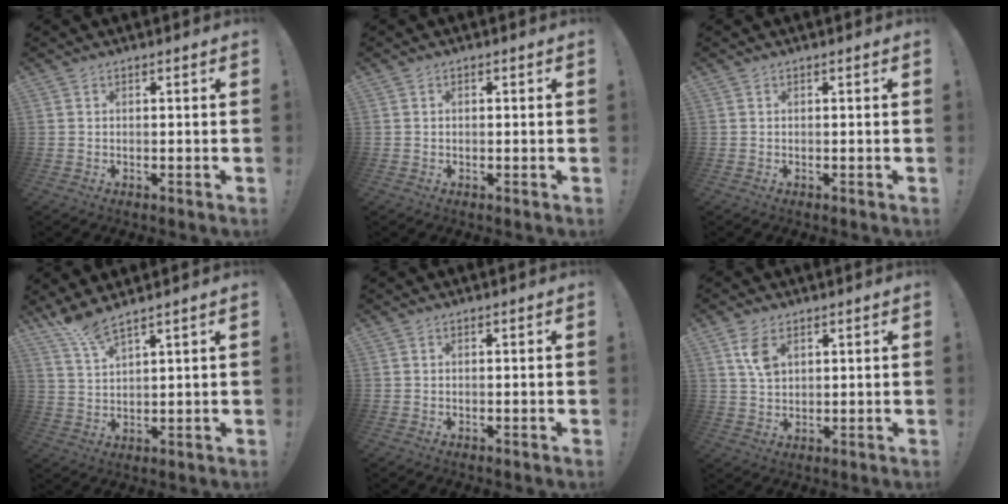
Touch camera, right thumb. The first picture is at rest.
{"total": 0.5, "force": [-0.1, 0.3, 0.4], "torque": [-0.003, -0.001, -0.003]}
{"total": 0.0}
{"total": 6.2, "force": [5.3, 0.6, 3.3], "torque": [-0.069, -0.028, 0.094]}
{"total": 0.0}
{"total": 6.4, "force": [2.9, 3.7, 4.4], "torque": [-0.073, -0.010, 0.053]}